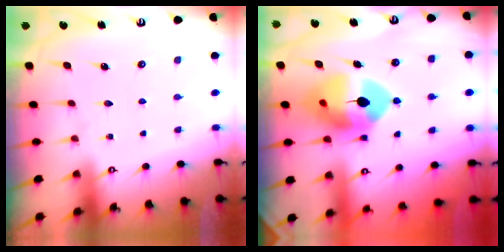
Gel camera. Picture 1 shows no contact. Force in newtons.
{"total": 12.1, "press": 11.9, "slide": 2.0}